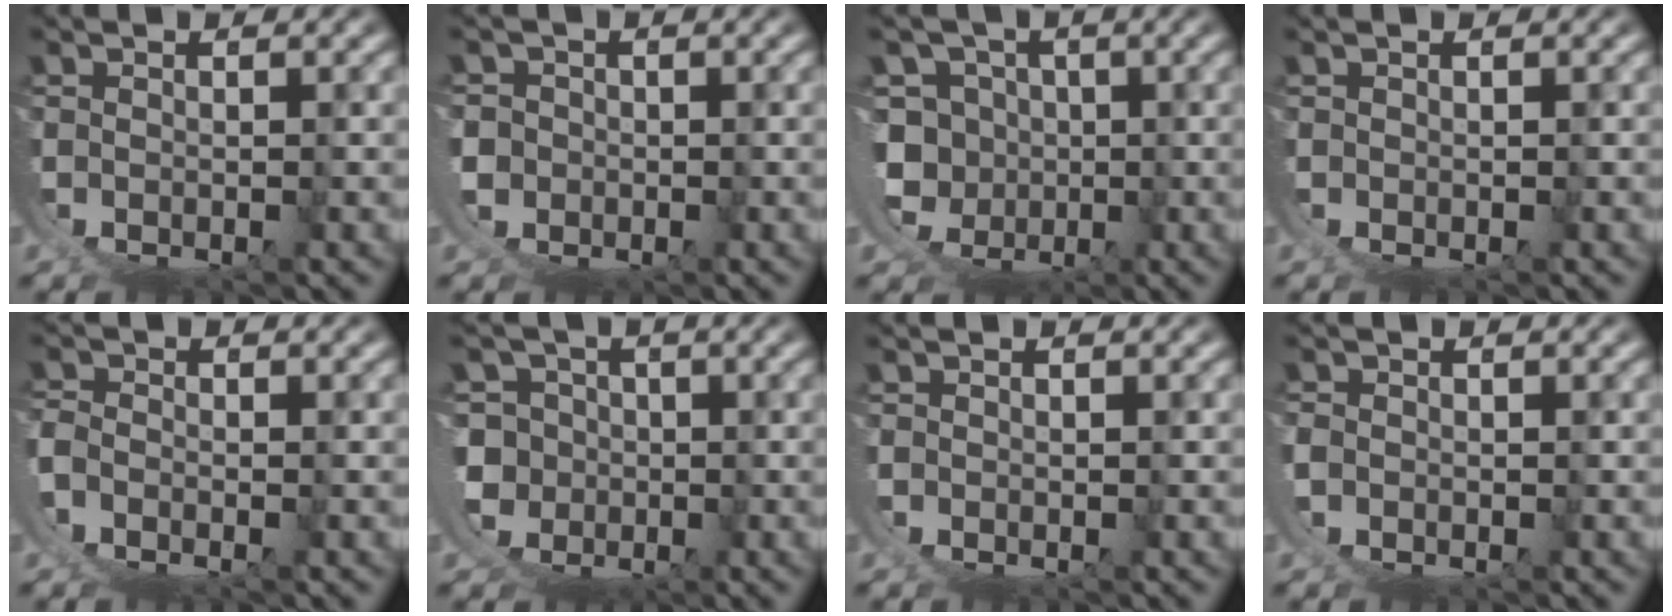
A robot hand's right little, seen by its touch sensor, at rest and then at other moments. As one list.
[{"total": 3.8, "force": [0.4, 3.7, 0.3], "torque": [-0.029, -0.020, 0.007]}, {"total": 10.5, "force": [1.1, 10.1, 2.7], "torque": [-0.112, -0.044, 0.012]}, {"total": 0.0}, {"total": 3.9, "force": [0.1, 3.3, 2.0], "torque": [-0.064, -0.015, 0.003]}, {"total": 13.0, "force": [-0.1, 12.7, 2.6], "torque": [-0.140, -0.069, 0.001]}, {"total": 0.6, "force": [0.0, 0.6, -0.2], "torque": [0.001, -0.001, -0.002]}, {"total": 1.8, "force": [0.2, 1.8, 0.2], "torque": [-0.022, -0.005, 0.002]}]